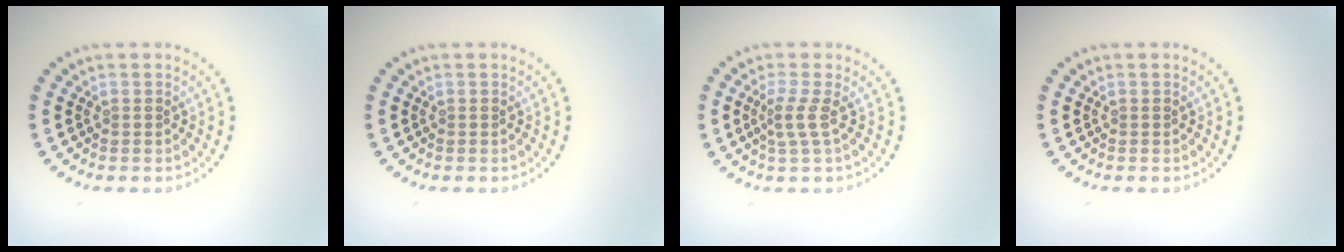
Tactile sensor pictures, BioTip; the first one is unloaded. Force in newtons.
{"total": 0.0}
{"total": 2.0, "press": 1.3, "slide": 1.5}
{"total": 0.0}